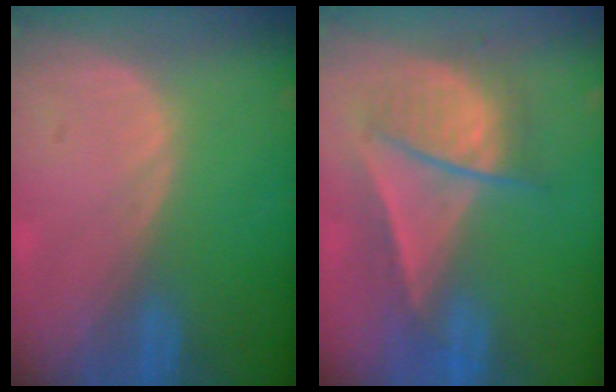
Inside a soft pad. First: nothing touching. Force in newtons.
{"total": 7.4, "press": 7.2, "slide": 1.6}